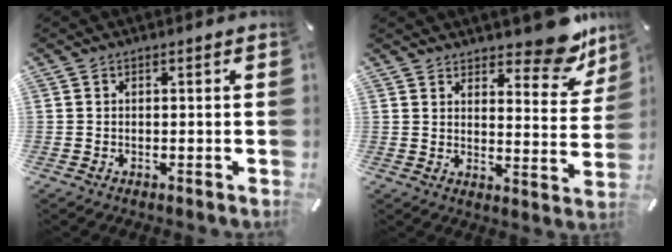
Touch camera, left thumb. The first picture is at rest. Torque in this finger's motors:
{"motor_torque": [0.74, -0.56, 0.06, -0.16, 0.02]}